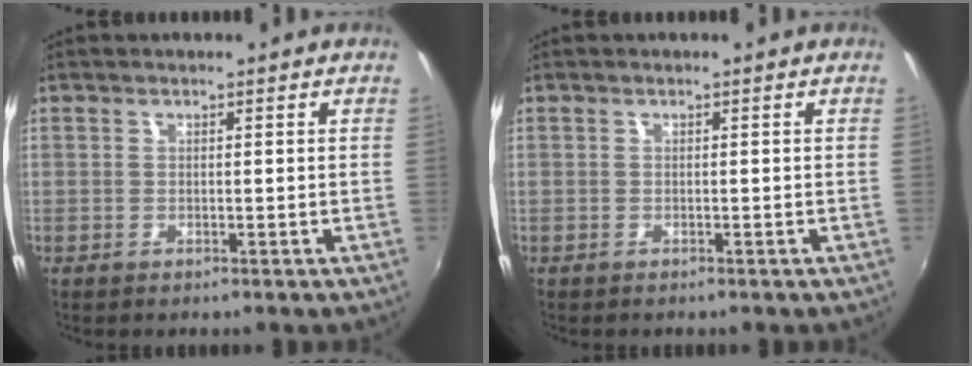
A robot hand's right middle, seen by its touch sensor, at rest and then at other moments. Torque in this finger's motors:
{"motor_torque": [0.25, -1.54, -0.04, 0.00]}